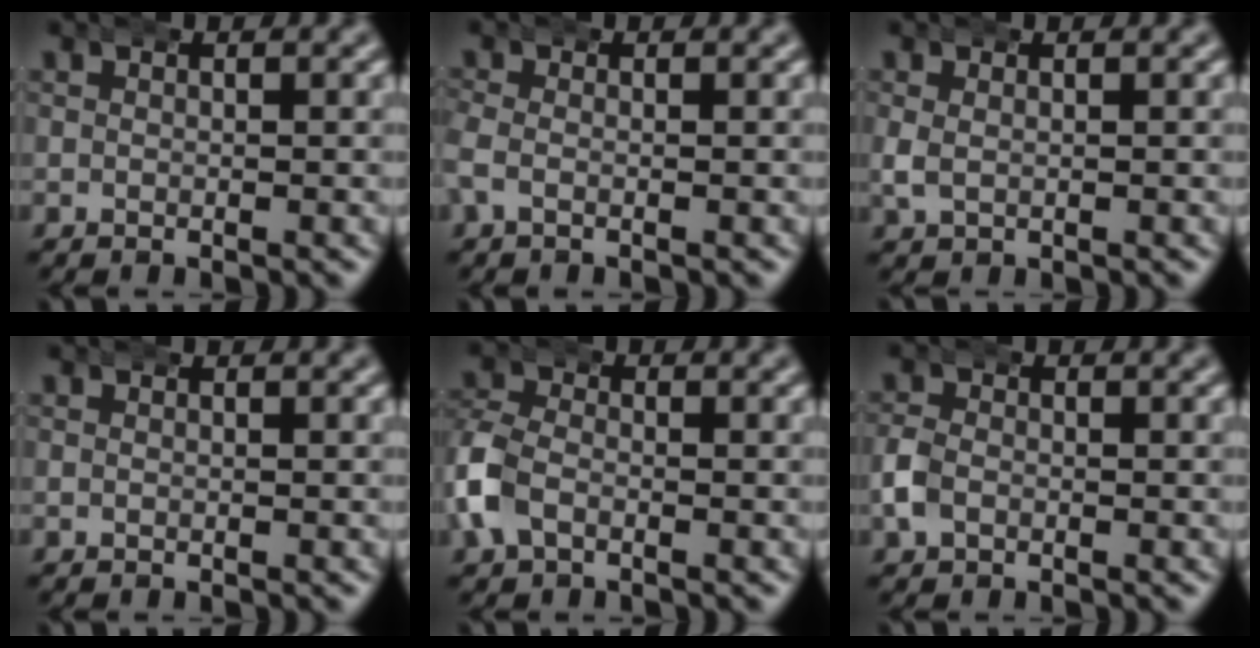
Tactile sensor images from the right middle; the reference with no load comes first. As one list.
[{"total": 1.8, "force": [-0.7, 1.3, 1.0], "torque": [-0.036, 0.000, -0.018]}, {"total": 1.6, "force": [0.2, 1.2, 1.0], "torque": [-0.032, -0.003, 0.009]}, {"total": 0.0}, {"total": 4.3, "force": [-1.4, 3.7, 1.8], "torque": [-0.076, -0.015, -0.023]}, {"total": 1.8, "force": [-0.8, 1.5, 0.6], "torque": [-0.029, 0.000, -0.012]}]